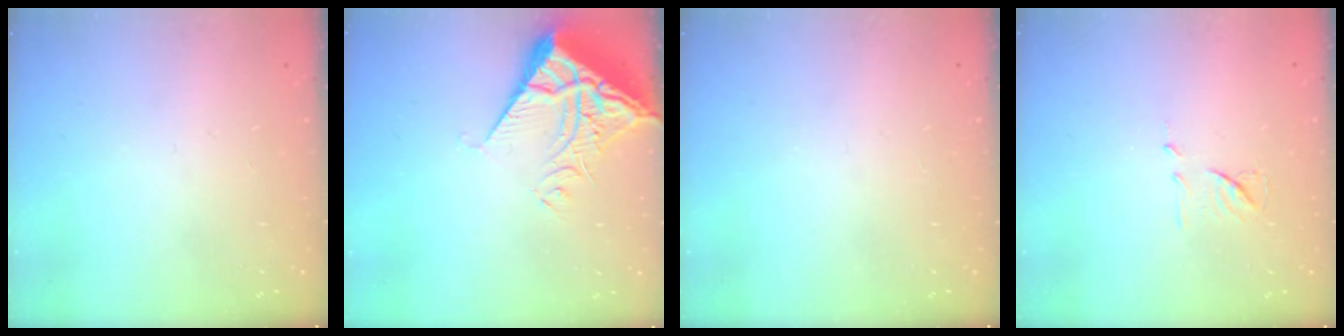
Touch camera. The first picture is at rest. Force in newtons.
{"total": 7.5, "press": 7.4, "slide": 1.0}
{"total": 0.0}
{"total": 6.8, "press": 6.7, "slide": 0.6}